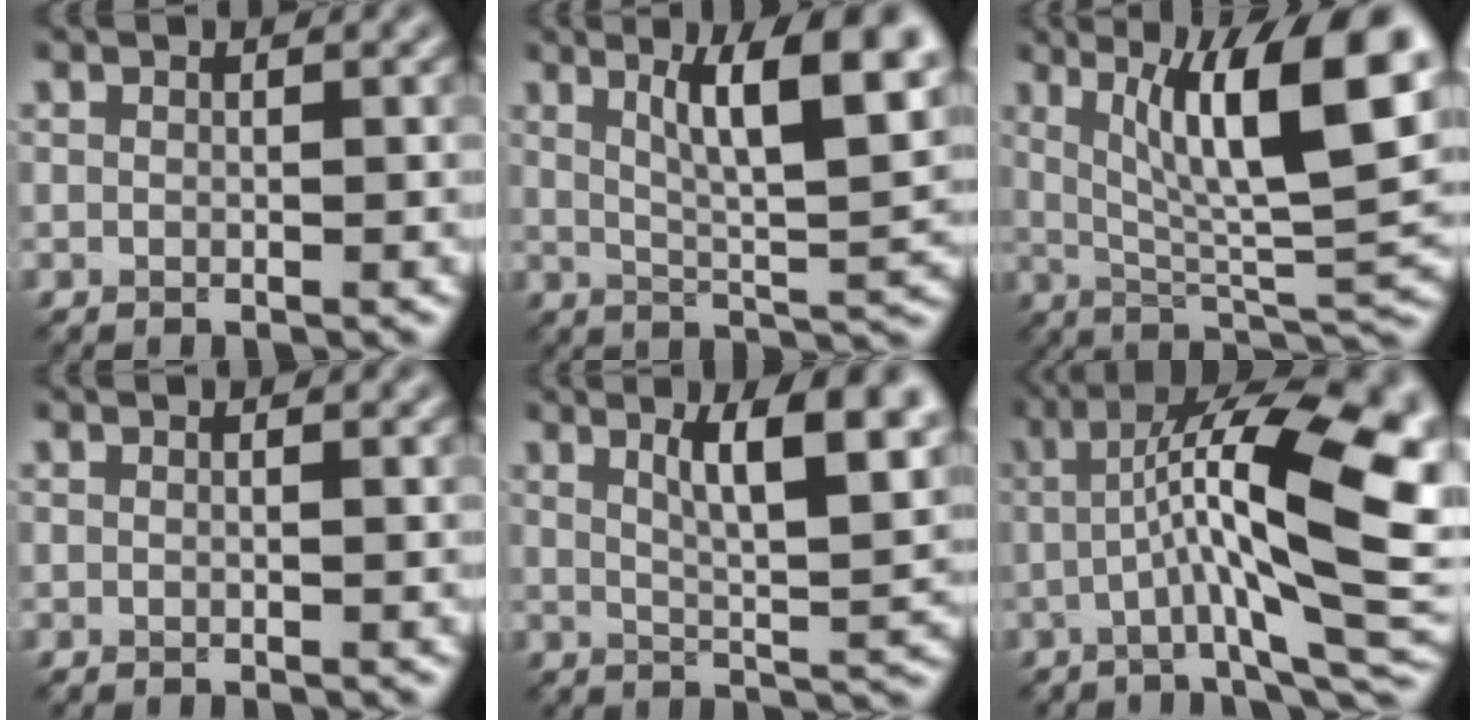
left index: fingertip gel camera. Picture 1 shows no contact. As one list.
[{"total": 9.8, "force": [4.1, 2.5, 8.6], "torque": [-0.116, 0.004, 0.070]}, {"total": 12.3, "force": [4.4, 3.0, 11.1], "torque": [-0.166, 0.003, 0.076]}, {"total": 0.0}, {"total": 8.8, "force": [3.8, 2.5, 7.6], "torque": [-0.092, 0.008, 0.060]}, {"total": 14.7, "force": [0.8, 3.8, 14.2], "torque": [-0.220, 0.020, 0.013]}]